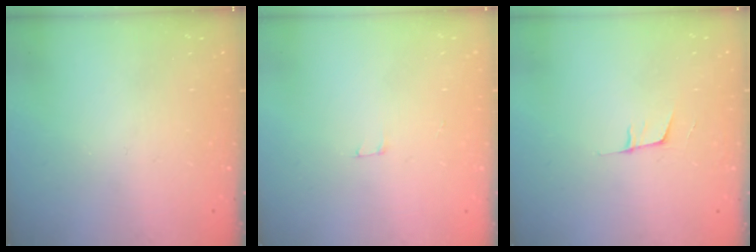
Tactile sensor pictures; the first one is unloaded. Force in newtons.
{"total": 1.8, "press": 1.8, "slide": 0.1}
{"total": 5.1, "press": 4.3, "slide": 2.6}